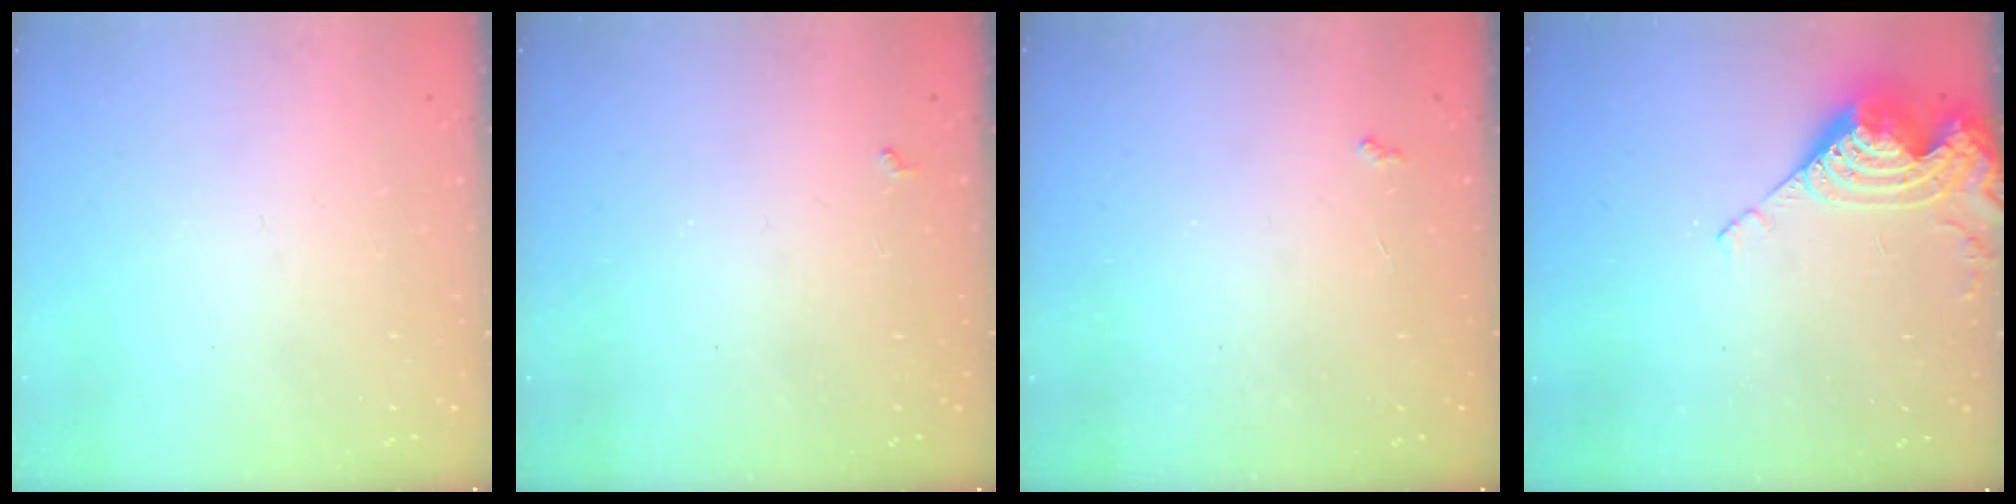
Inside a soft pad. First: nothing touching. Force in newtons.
{"total": 2.9, "press": 2.9, "slide": 0.4}
{"total": 2.9, "press": 2.8, "slide": 0.5}
{"total": 9.6, "press": 9.6, "slide": 0.9}